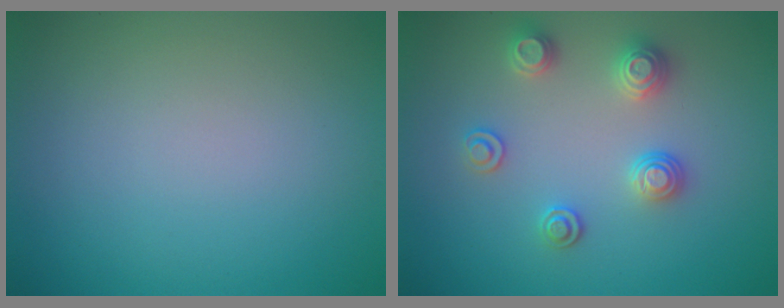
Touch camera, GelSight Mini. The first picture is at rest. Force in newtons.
{"total": 2.9, "press": 2.9, "slide": 0.2}